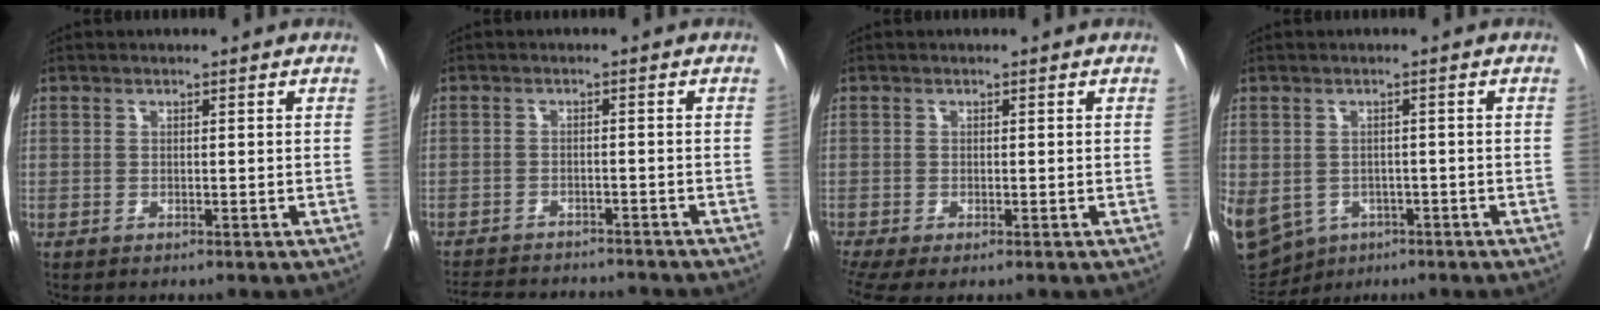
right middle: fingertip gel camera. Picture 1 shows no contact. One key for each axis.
{"total": 11.8, "fx": -11.0, "fy": 2.2, "fz": 3.5, "tx": -0.065, "ty": 0.000, "tz": -0.148}
{"total": 4.2, "fx": -2.5, "fy": 1.5, "fz": 3.0, "tx": -0.069, "ty": -0.011, "tz": -0.047}
{"total": 26.1, "fx": -10.1, "fy": 21.4, "fz": 11.1, "tx": -0.398, "ty": -0.018, "tz": -0.138}